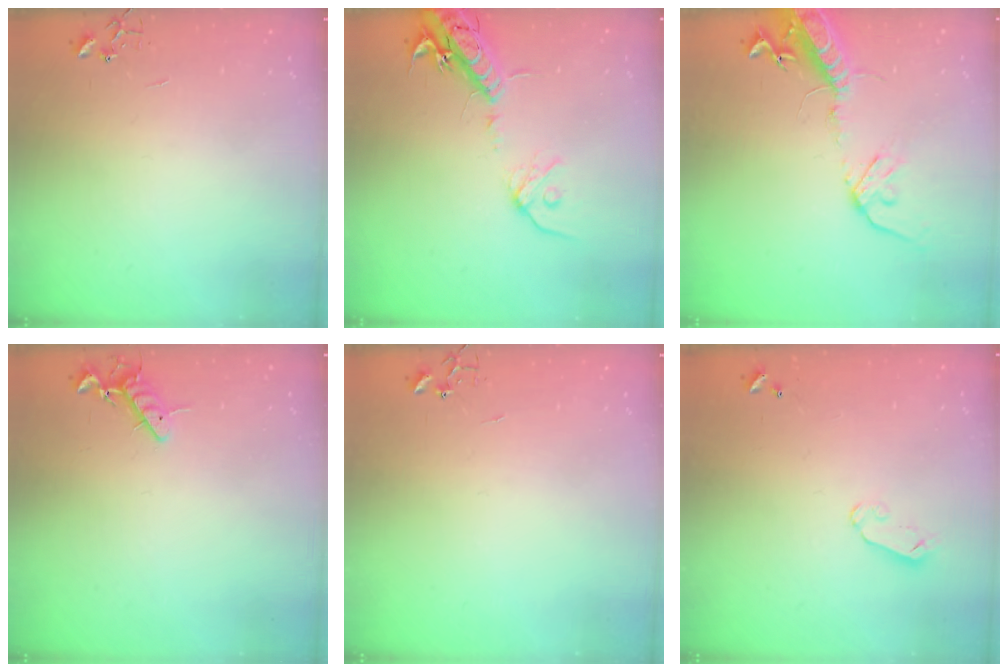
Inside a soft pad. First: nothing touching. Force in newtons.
{"total": 17.2, "press": 16.9, "slide": 3.1}
{"total": 16.2, "press": 15.8, "slide": 3.6}
{"total": 8.6, "press": 8.5, "slide": 1.3}
{"total": 0.0}
{"total": 4.0, "press": 4.0, "slide": 0.4}